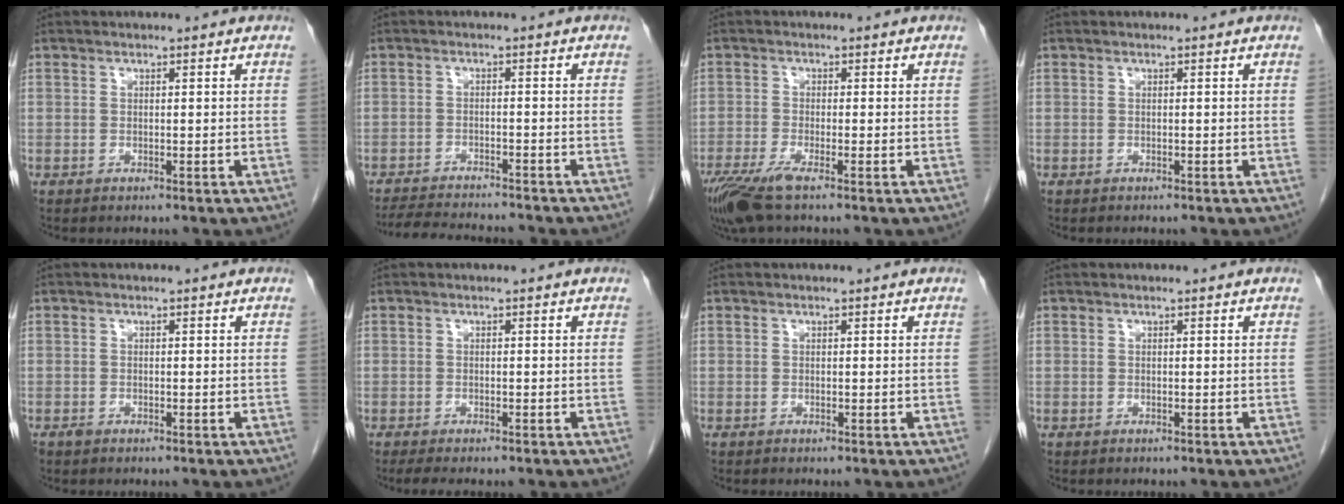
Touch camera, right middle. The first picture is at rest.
{"total": 9.9, "force": [-9.3, 0.8, 3.3], "torque": [-0.053, -0.010, -0.136]}
{"total": 5.6, "force": [-3.7, 0.5, 4.1], "torque": [-0.080, -0.016, -0.071]}
{"total": 0.5, "force": [-0.5, 0.2, 0.2], "torque": [-0.011, -0.001, -0.007]}
{"total": 0.6, "force": [-0.5, 0.3, 0.2], "torque": [-0.008, 0.000, -0.008]}
{"total": 3.6, "force": [-2.9, 0.9, 1.9], "torque": [-0.031, -0.011, -0.039]}
{"total": 0.0}
{"total": 0.0}